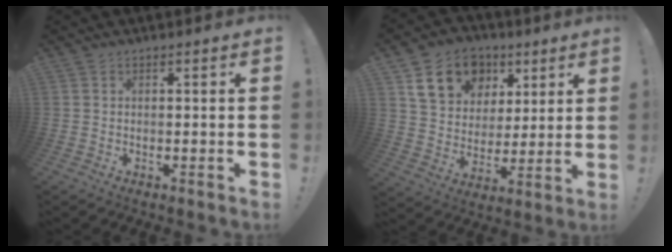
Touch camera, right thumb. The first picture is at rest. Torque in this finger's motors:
{"motor_torque": [1.66, 1.68, 0.01, 0.00, 0.00]}